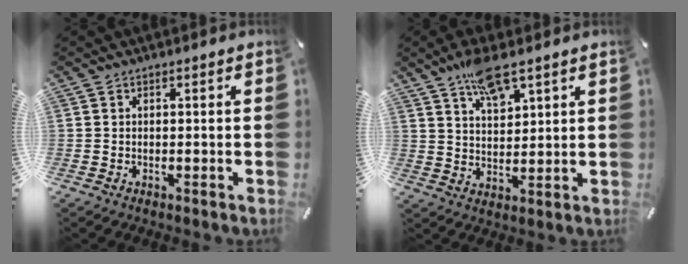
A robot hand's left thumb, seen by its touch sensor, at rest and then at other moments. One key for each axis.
{"total": 8.7, "fx": 6.1, "fy": 3.1, "fz": 5.5, "tx": -0.098, "ty": -0.025, "tz": 0.106}